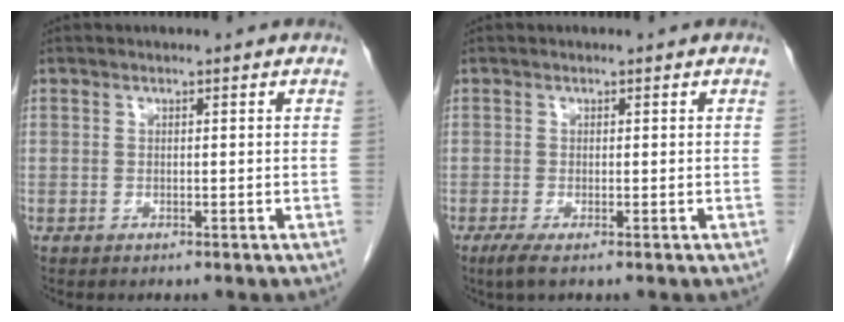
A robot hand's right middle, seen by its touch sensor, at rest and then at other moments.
{"total": 1.7, "force": [-0.9, 0.1, 1.5], "torque": [-0.033, -0.008, -0.018]}